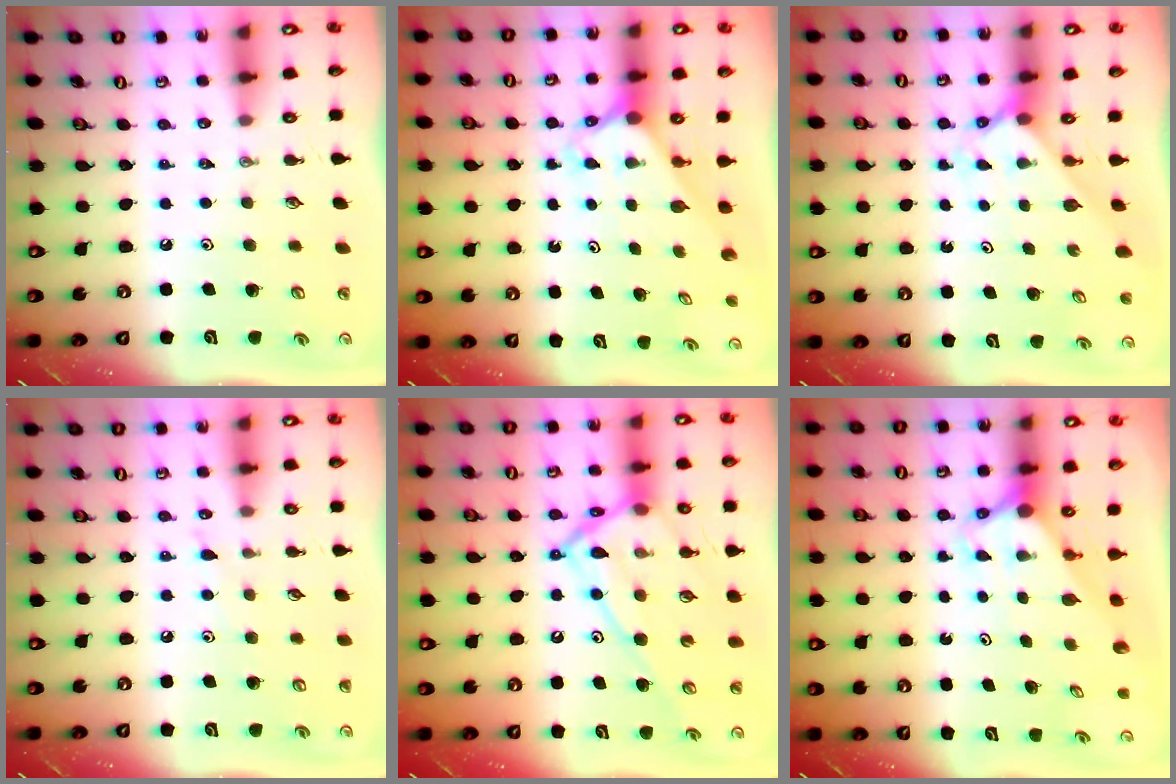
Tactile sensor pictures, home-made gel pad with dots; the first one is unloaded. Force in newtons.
{"total": 2.4, "press": 2.4, "slide": 0.2}
{"total": 2.2, "press": 2.2, "slide": 0.2}
{"total": 4.6, "press": 4.5, "slide": 0.5}
{"total": 19.0, "press": 18.9, "slide": 1.2}
{"total": 2.7, "press": 2.7, "slide": 0.0}